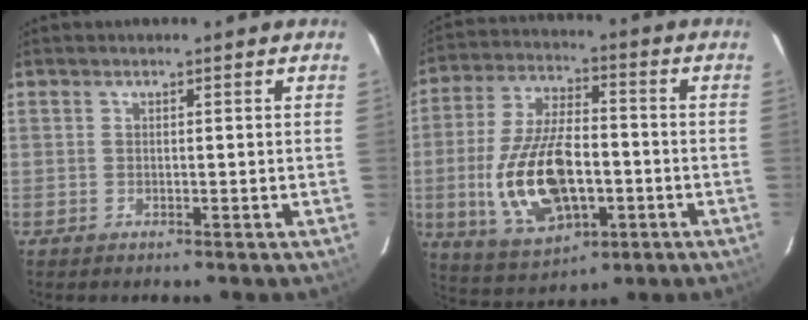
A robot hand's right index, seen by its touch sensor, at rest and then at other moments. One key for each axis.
{"total": 18.0, "fx": -3.8, "fy": 8.8, "fz": 15.2, "tx": -0.315, "ty": -0.003, "tz": -0.052}